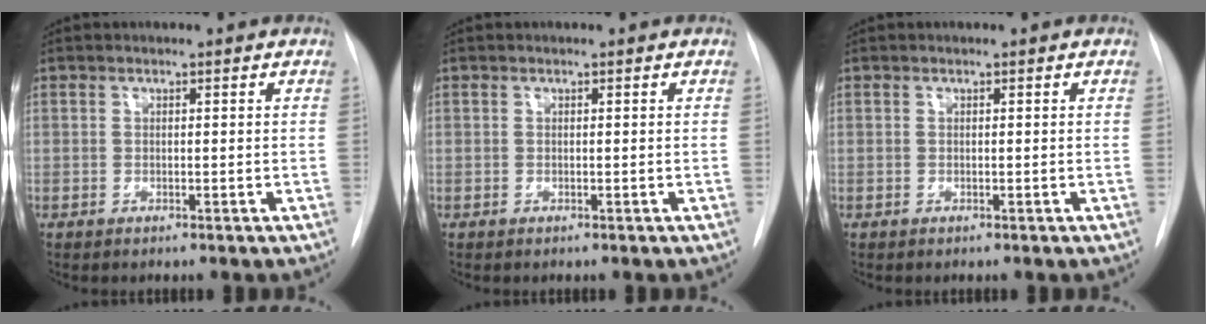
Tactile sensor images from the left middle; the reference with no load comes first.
{"total": 0.0}
{"total": 0.0}